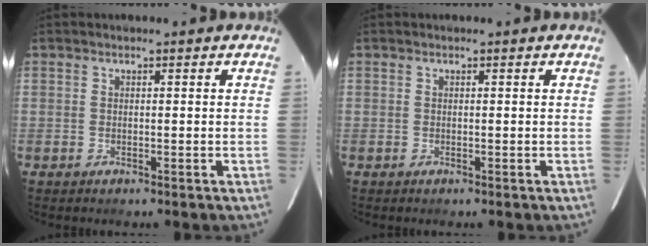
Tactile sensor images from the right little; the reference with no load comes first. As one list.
[{"total": 0.0}]